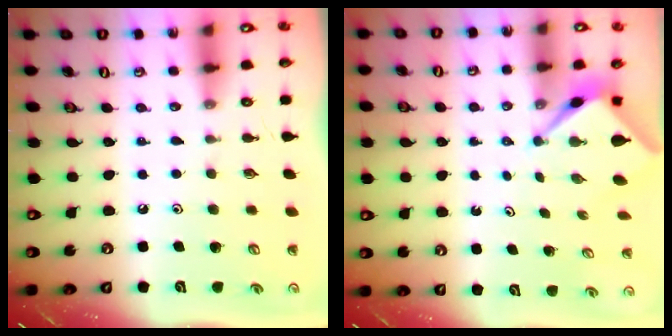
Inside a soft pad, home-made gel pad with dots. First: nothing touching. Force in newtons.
{"total": 2.6, "press": 2.6, "slide": 0.1}